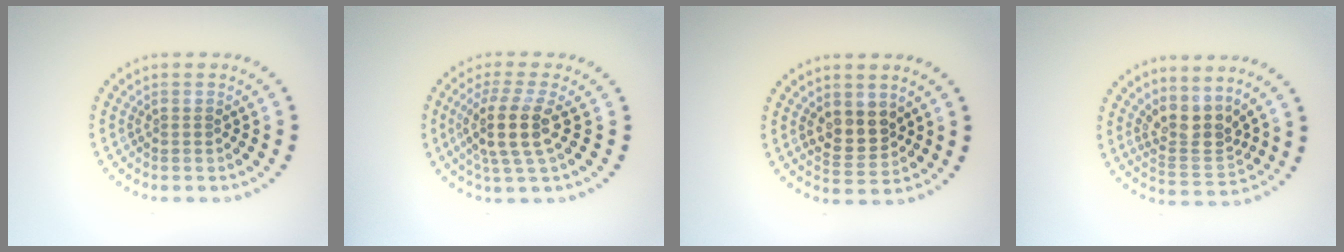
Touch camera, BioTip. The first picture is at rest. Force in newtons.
{"total": 4.1, "press": 3.4, "slide": 2.4}
{"total": 2.9, "press": 2.7, "slide": 1.0}
{"total": 3.3, "press": 2.5, "slide": 2.2}